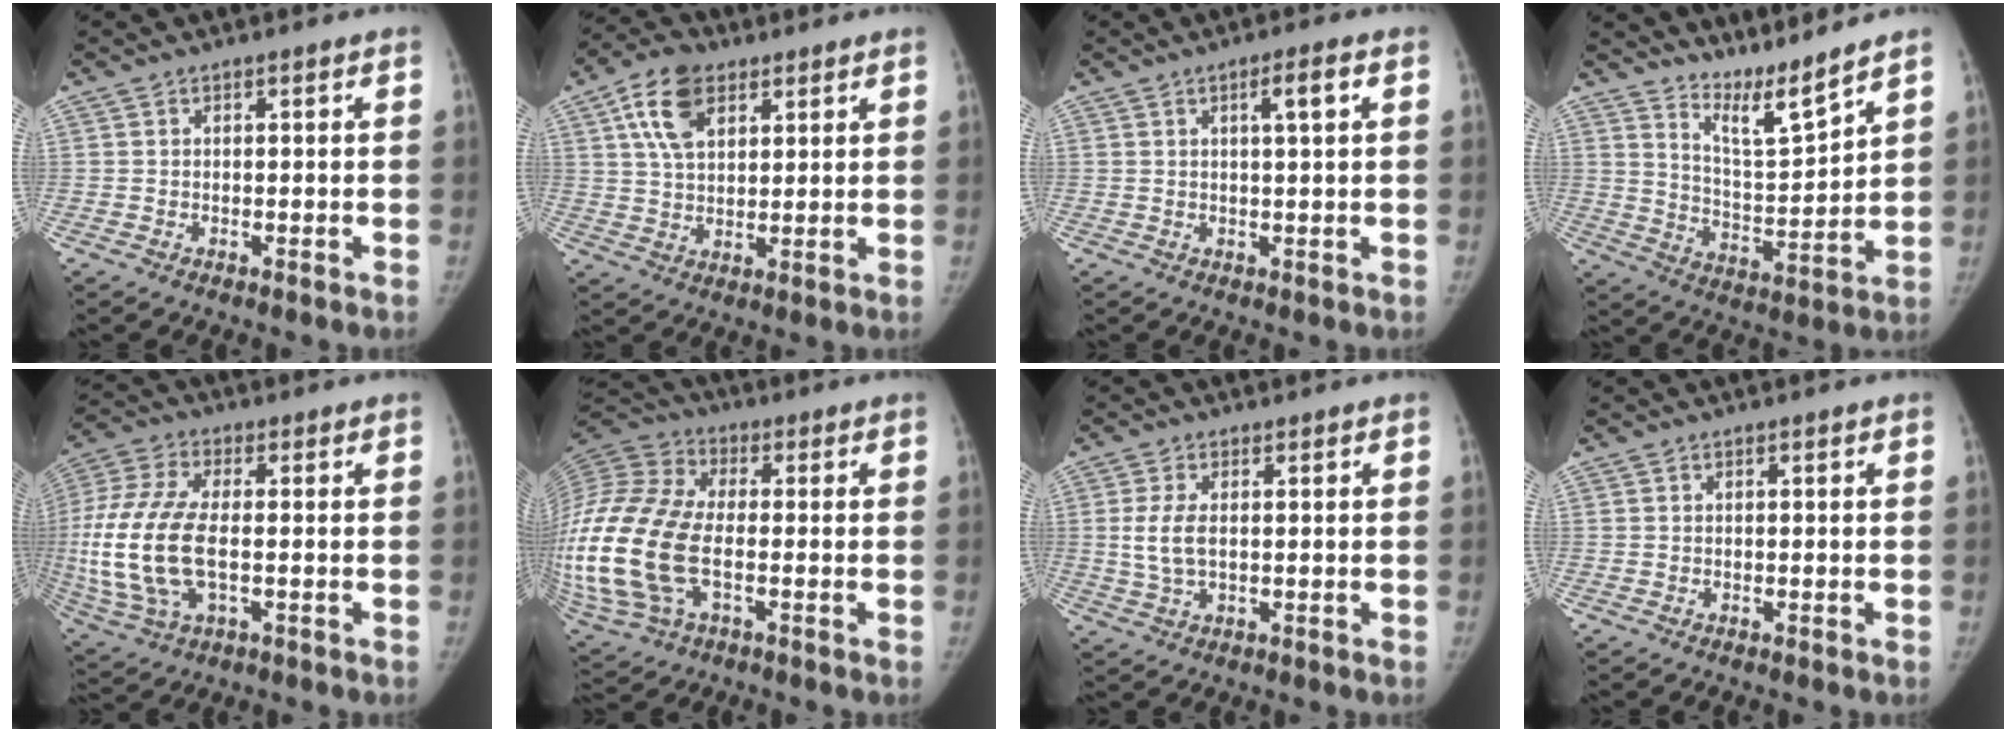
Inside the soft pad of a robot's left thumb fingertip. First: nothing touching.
{"total": 10.1, "force": [4.6, 6.1, 6.7], "torque": [-0.104, -0.005, 0.080]}
{"total": 3.5, "force": [1.1, 0.3, 3.3], "torque": [-0.054, 0.001, 0.018]}
{"total": 8.4, "force": [7.7, -0.3, 3.3], "torque": [-0.058, -0.076, 0.149]}
{"total": 18.8, "force": [-1.7, 9.6, 16.1], "torque": [-0.384, -0.004, -0.024]}
{"total": 27.5, "force": [-4.2, 16.2, 21.9], "torque": [-0.562, -0.008, -0.072]}
{"total": 4.9, "force": [0.5, 2.5, 4.1], "torque": [-0.094, -0.004, 0.011]}
{"total": 0.0}